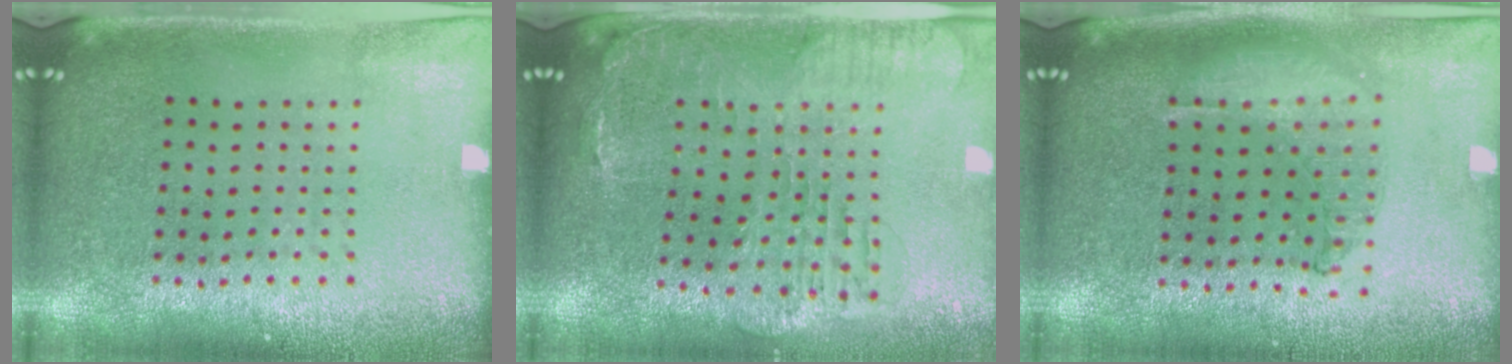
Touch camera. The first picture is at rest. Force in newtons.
{"total": 1.5, "press": 1.4, "slide": 0.4}
{"total": 1.0, "press": 1.0, "slide": 0.1}